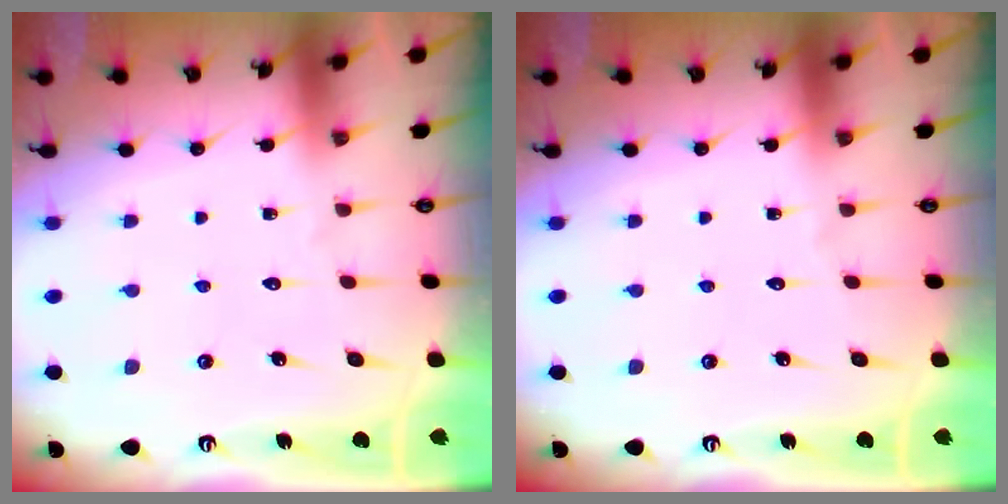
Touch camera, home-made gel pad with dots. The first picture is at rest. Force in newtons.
{"total": 0.0}